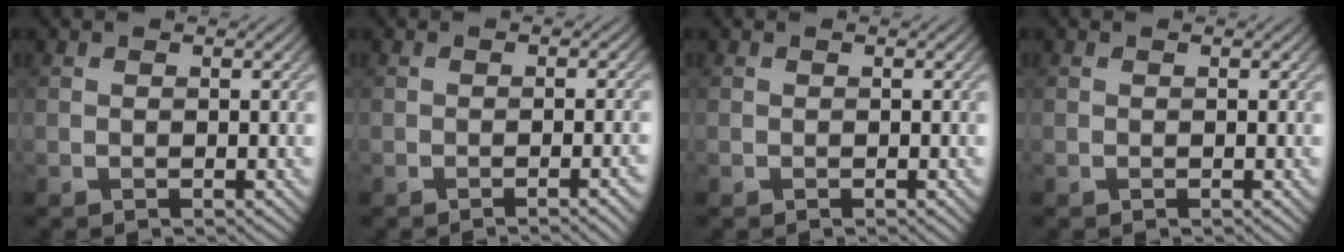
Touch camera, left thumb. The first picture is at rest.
{"total": 2.5, "force": [-1.1, 0.5, 2.2], "torque": [-0.022, 0.006, -0.022]}
{"total": 0.0}
{"total": 0.0}